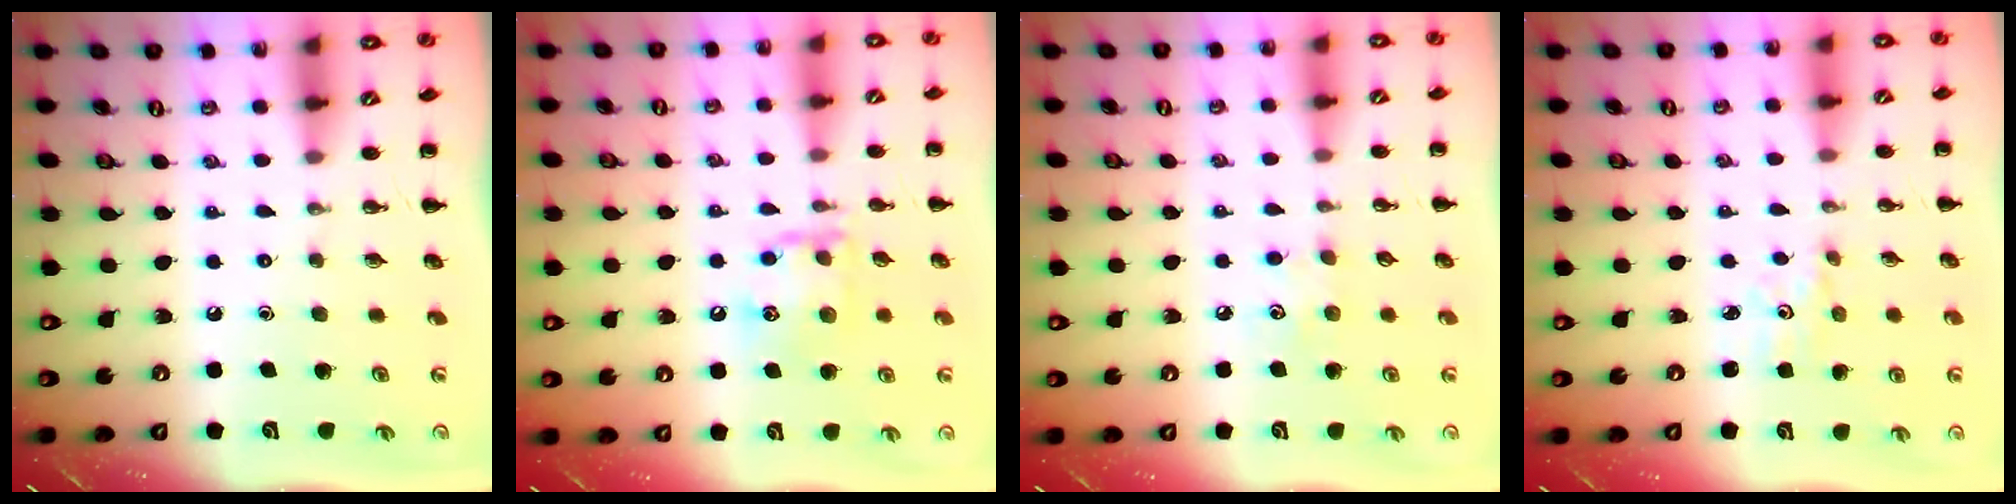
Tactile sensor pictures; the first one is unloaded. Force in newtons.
{"total": 12.9, "press": 12.8, "slide": 1.4}
{"total": 4.5, "press": 4.4, "slide": 1.1}
{"total": 2.4, "press": 2.3, "slide": 0.7}